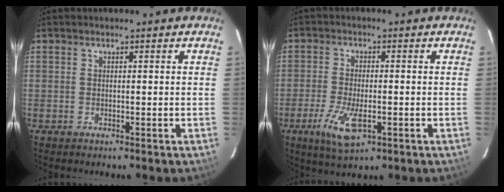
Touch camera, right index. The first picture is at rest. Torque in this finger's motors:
{"motor_torque": [0.43, -0.22, 0.18, 0.07]}